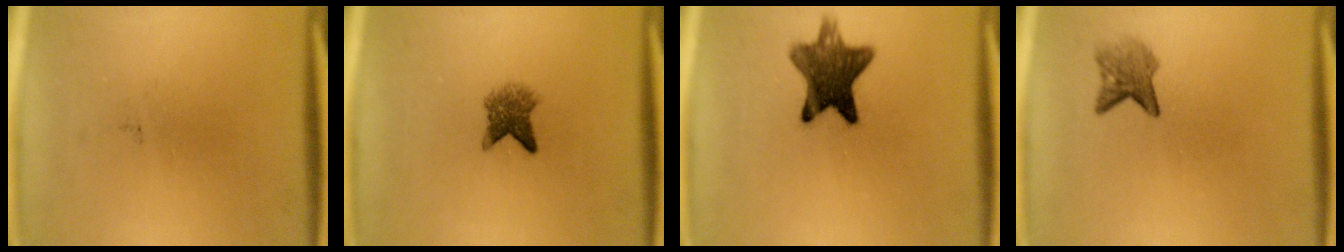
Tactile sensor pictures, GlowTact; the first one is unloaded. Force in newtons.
{"total": 3.6}
{"total": 10.6}
{"total": 2.9}